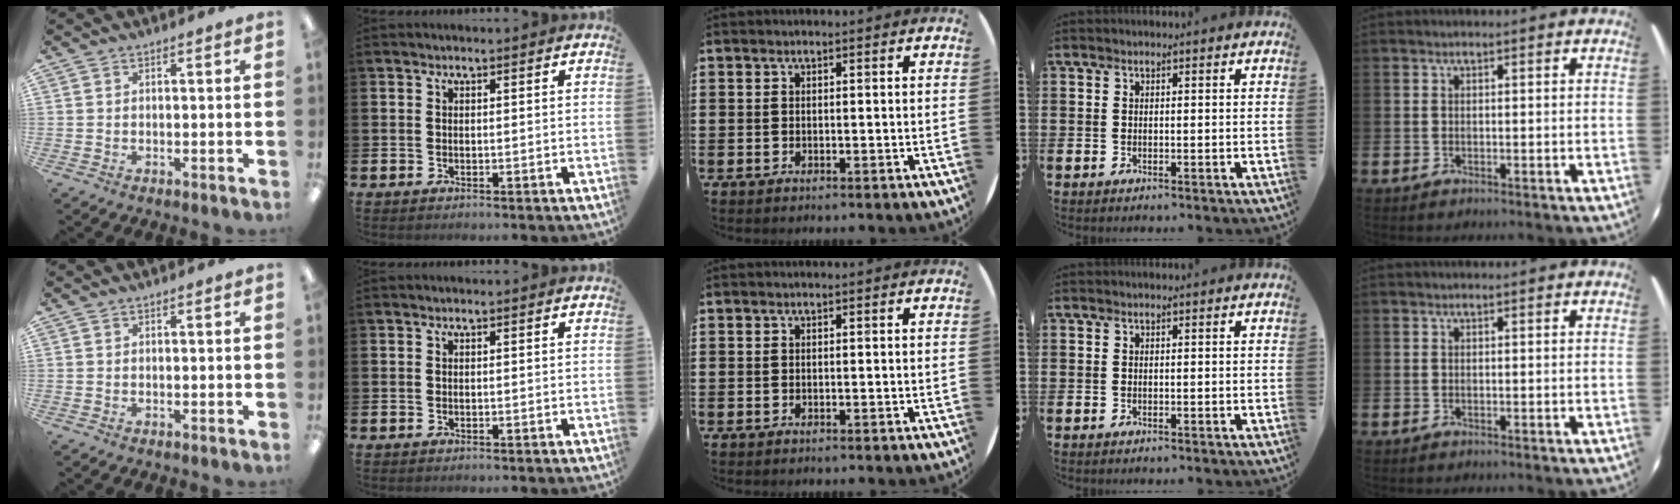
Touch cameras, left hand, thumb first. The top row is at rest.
{}